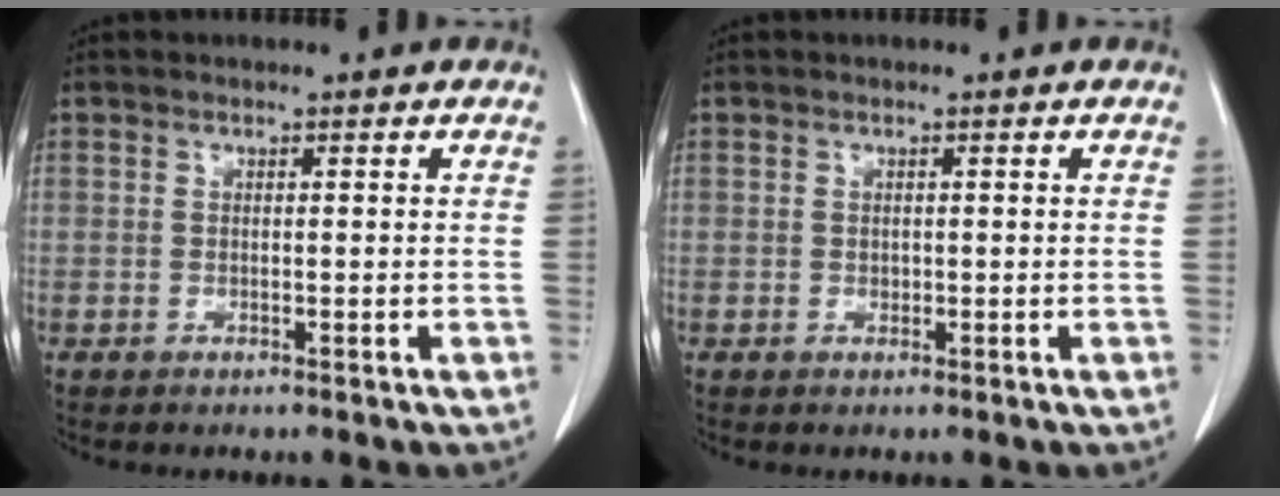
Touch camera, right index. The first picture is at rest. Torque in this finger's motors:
{"motor_torque": [0.10, -0.06, 0.09, 0.01]}